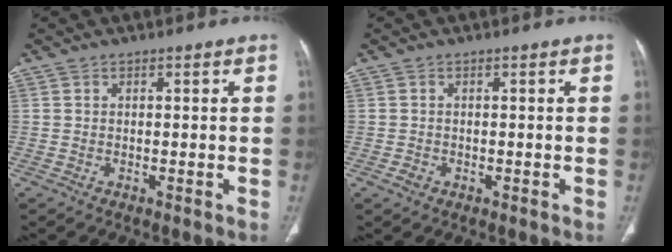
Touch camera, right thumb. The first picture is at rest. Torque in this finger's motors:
{"motor_torque": [0.41, -0.23, 0.09, -0.73, -0.03]}